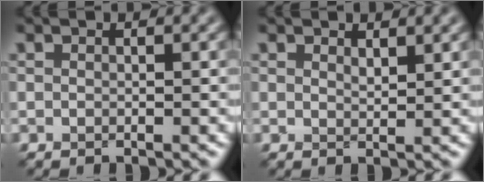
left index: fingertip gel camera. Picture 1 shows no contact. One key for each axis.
{"total": 1.2, "fx": 1.0, "fy": 0.3, "fz": 0.5, "tx": -0.012, "ty": -0.001, "tz": 0.019}